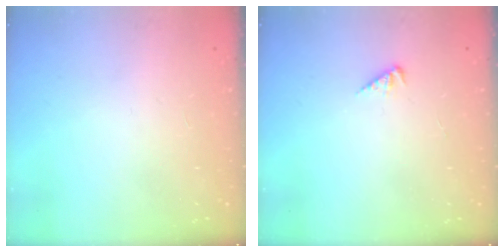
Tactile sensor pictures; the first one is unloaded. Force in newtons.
{"total": 2.8, "press": 2.8, "slide": 0.6}